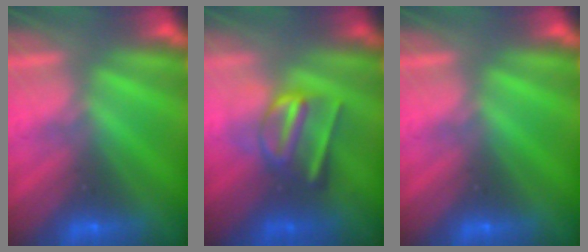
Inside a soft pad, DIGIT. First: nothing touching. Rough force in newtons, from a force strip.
{"total": 3.1}
{"total": 0.0}